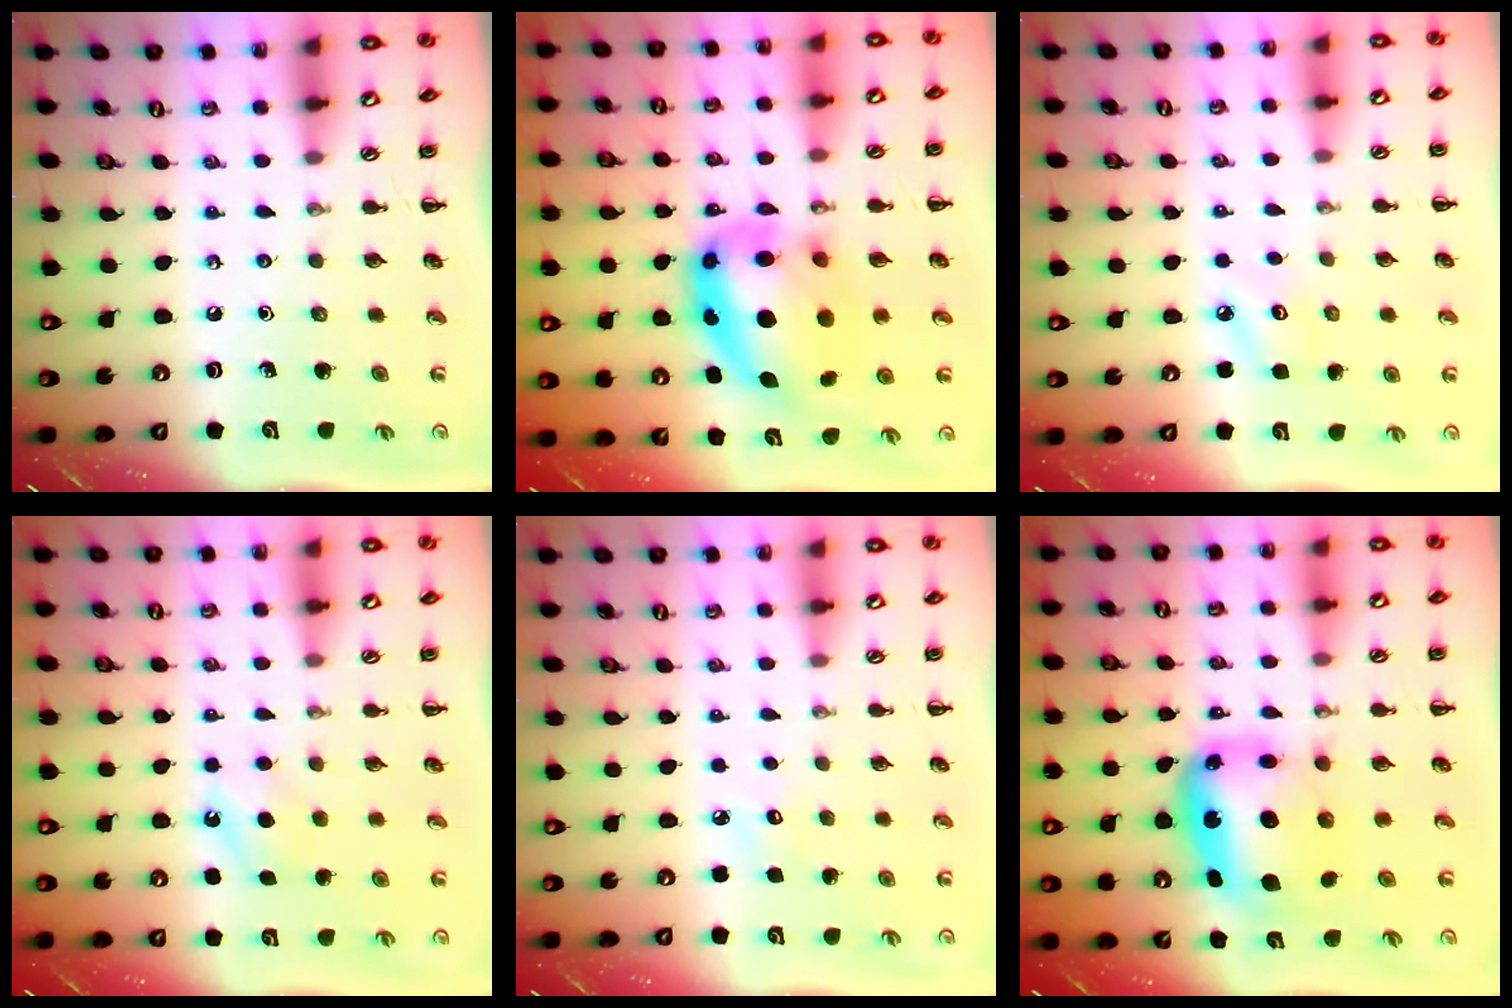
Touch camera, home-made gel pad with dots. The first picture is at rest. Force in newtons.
{"total": 14.9, "press": 14.4, "slide": 3.7}
{"total": 4.0, "press": 3.8, "slide": 1.0}
{"total": 6.2, "press": 6.0, "slide": 1.4}
{"total": 4.3, "press": 4.2, "slide": 1.3}
{"total": 9.9, "press": 9.5, "slide": 2.7}